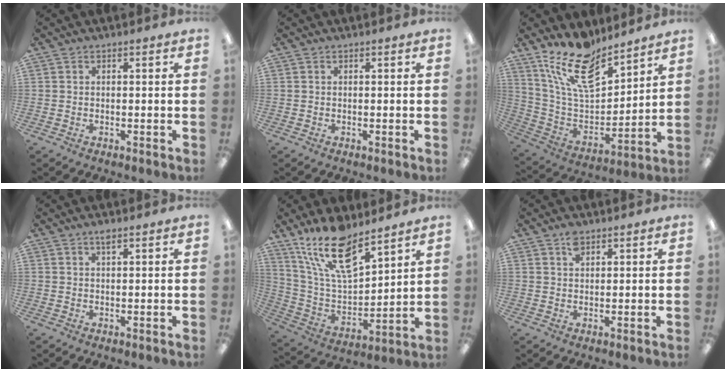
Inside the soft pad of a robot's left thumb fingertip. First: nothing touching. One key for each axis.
{"total": 0.0}
{"total": 17.0, "fx": 12.9, "fy": 6.5, "fz": 8.9, "tx": -0.180, "ty": -0.078, "tz": 0.233}
{"total": 1.5, "fx": 1.1, "fy": 0.3, "fz": 0.9, "tx": -0.022, "ty": 0.002, "tz": 0.020}
{"total": 18.1, "fx": 13.3, "fy": 6.6, "fz": 10.3, "tx": -0.203, "ty": -0.077, "tz": 0.239}
{"total": 2.6, "fx": 1.9, "fy": 1.3, "fz": 1.2, "tx": -0.020, "ty": -0.006, "tz": 0.034}